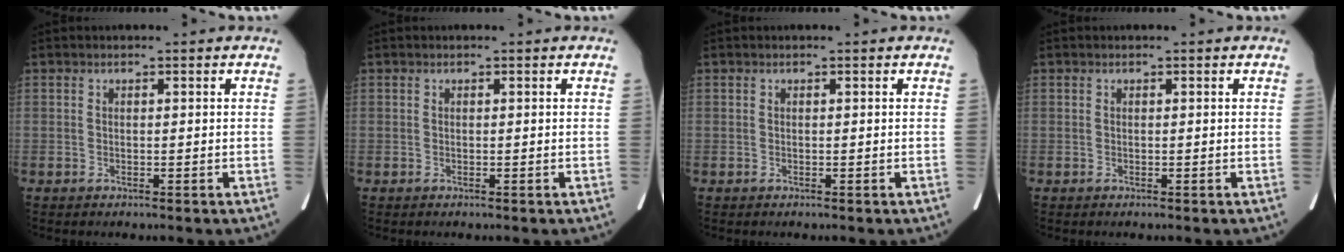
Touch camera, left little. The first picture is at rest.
{"total": 0.0}
{"total": 0.0}
{"total": 0.0}